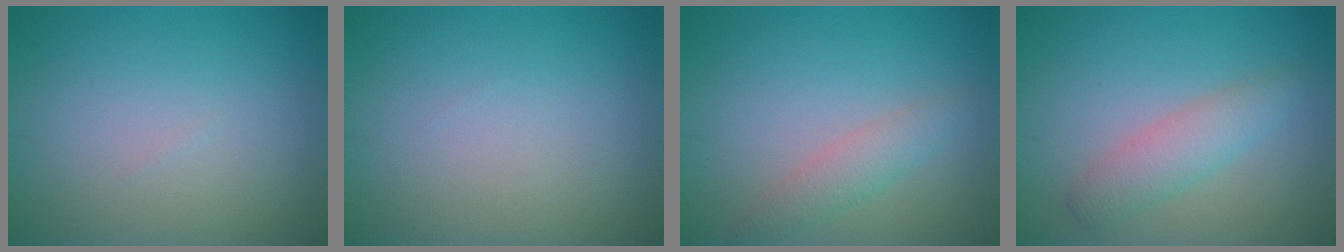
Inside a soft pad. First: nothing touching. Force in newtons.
{"total": 0.0}
{"total": 2.2, "press": 2.2, "slide": 0.1}
{"total": 2.9, "press": 2.9, "slide": 0.1}